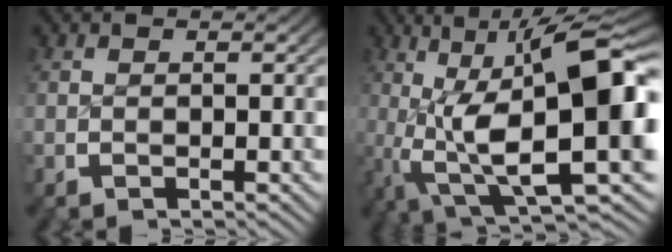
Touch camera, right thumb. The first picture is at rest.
{"total": 20.3, "force": [-0.1, 10.6, 17.3], "torque": [-0.289, -0.056, 0.029]}